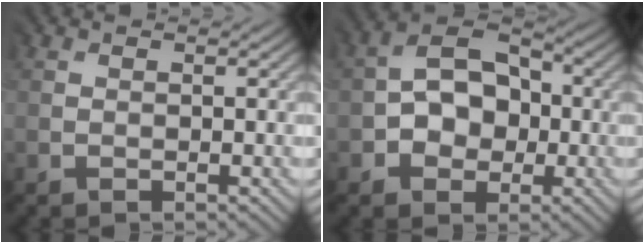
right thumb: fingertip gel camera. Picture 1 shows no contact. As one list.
[{"total": 6.4, "force": [-0.5, 5.1, 3.8], "torque": [-0.057, 0.014, -0.021]}]